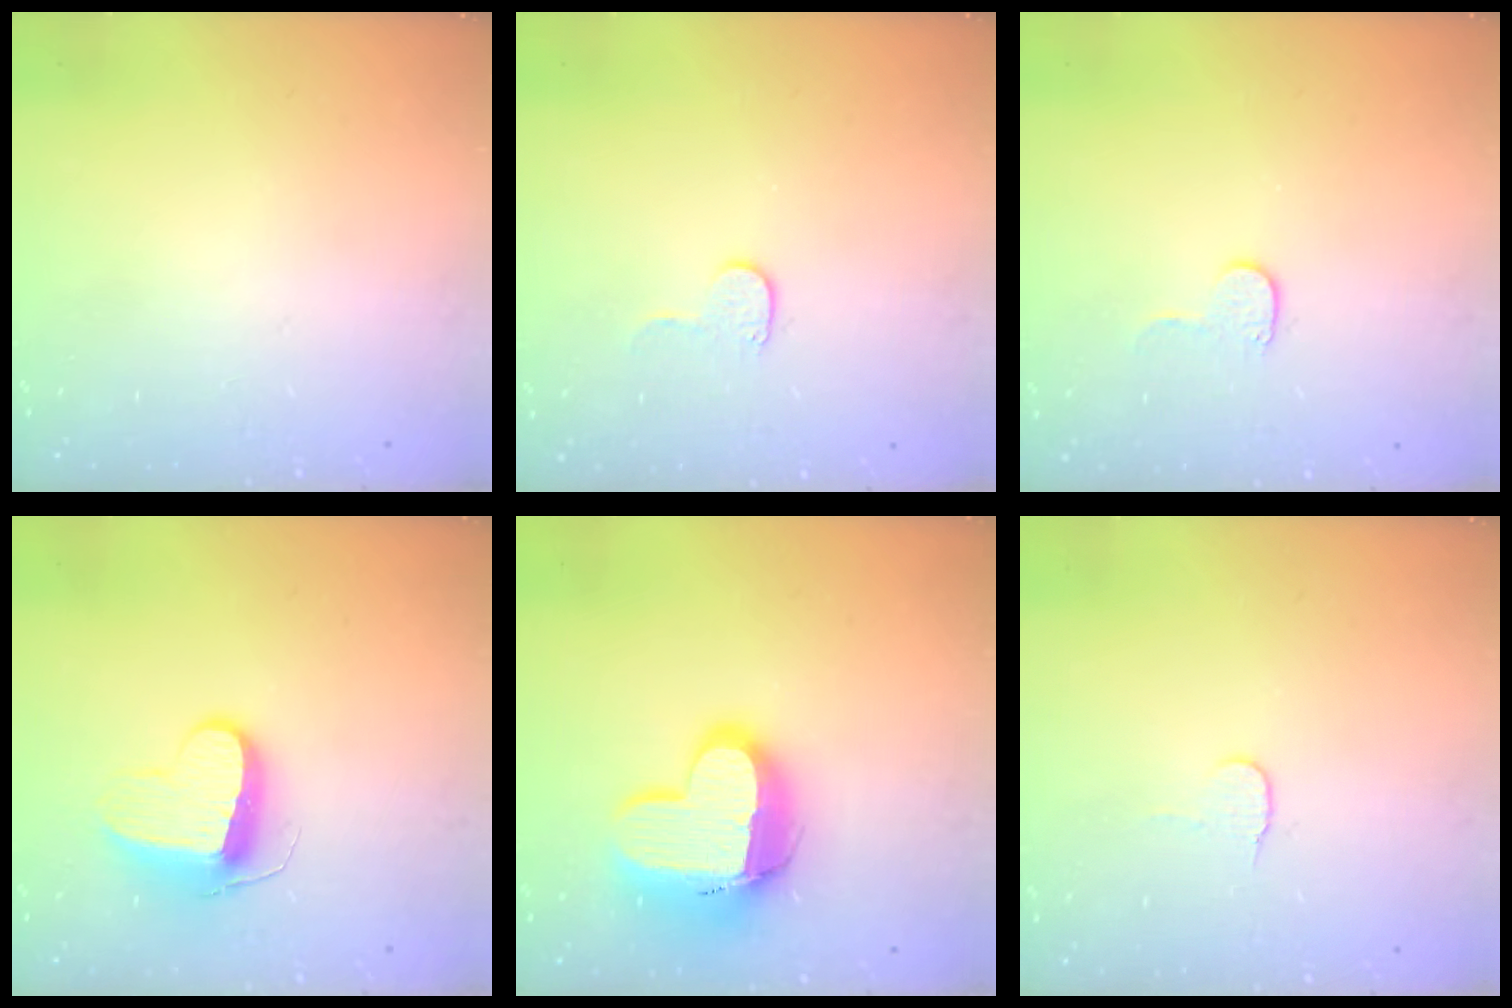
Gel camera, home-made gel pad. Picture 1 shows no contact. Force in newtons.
{"total": 4.1, "press": 4.1, "slide": 0.4}
{"total": 4.1, "press": 4.1, "slide": 0.4}
{"total": 10.3, "press": 10.3, "slide": 0.4}
{"total": 15.3, "press": 15.2, "slide": 1.2}
{"total": 4.9, "press": 4.9, "slide": 0.5}